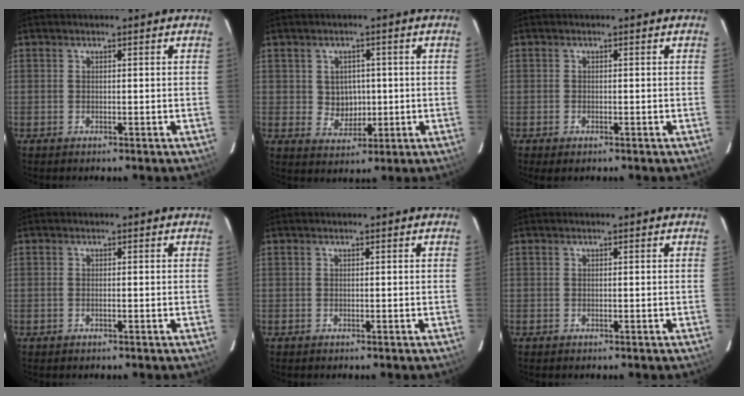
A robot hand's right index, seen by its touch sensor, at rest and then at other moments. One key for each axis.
{"total": 5.0, "fx": 0.3, "fy": 4.6, "fz": 1.8, "tx": -0.035, "ty": 0.008, "tz": 0.014}
{"total": 1.3, "fx": -0.8, "fy": 0.6, "fz": 0.7, "tx": -0.014, "ty": -0.006, "tz": -0.015}
{"total": 0.5, "fx": -0.3, "fy": 0.3, "fz": 0.4, "tx": -0.007, "ty": 0.000, "tz": -0.005}
{"total": 0.0}
{"total": 0.0}